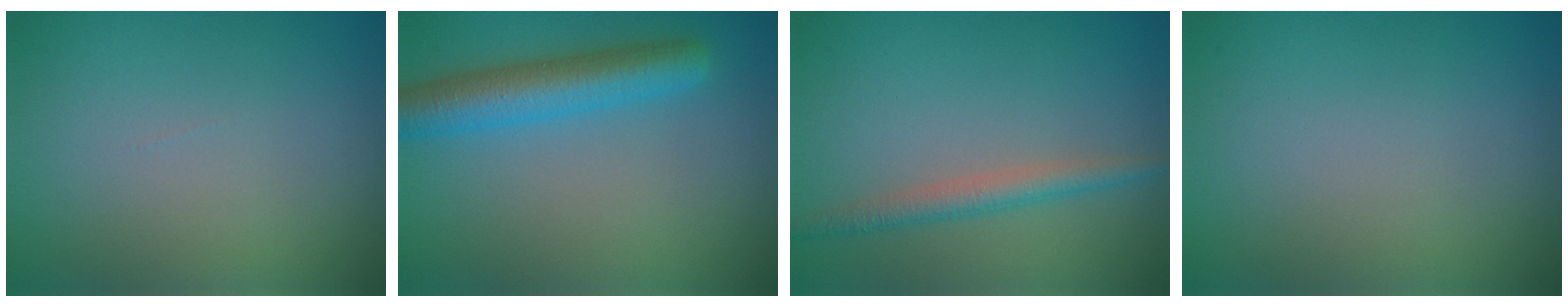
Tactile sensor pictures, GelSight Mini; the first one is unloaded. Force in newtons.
{"total": 5.3, "press": 5.3, "slide": 0.3}
{"total": 2.5, "press": 2.5, "slide": 0.1}
{"total": 0.0}